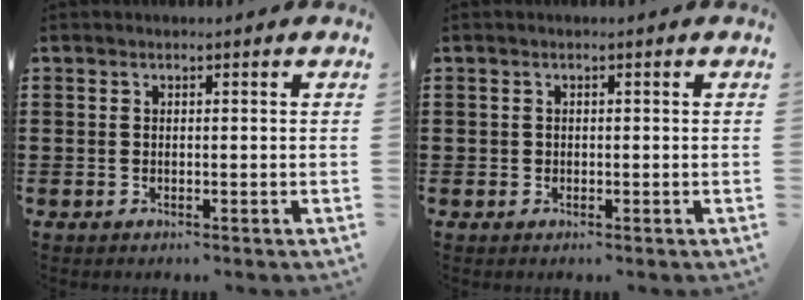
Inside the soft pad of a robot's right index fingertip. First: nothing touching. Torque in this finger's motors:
{"motor_torque": [-0.38, 0.29, 0.02, 0.01]}